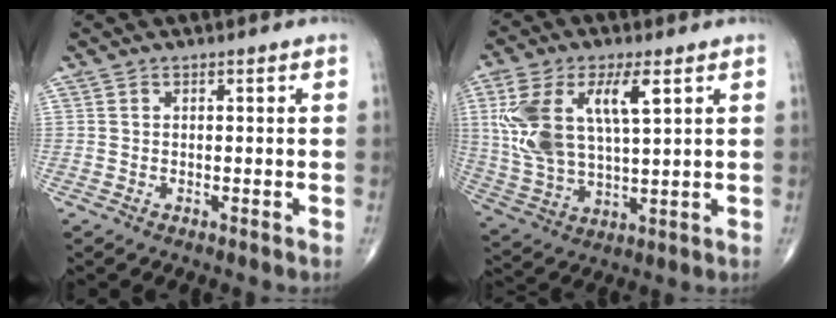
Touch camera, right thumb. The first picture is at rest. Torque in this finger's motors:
{"motor_torque": [0.68, 0.66, 1.47, 0.65, 0.20]}